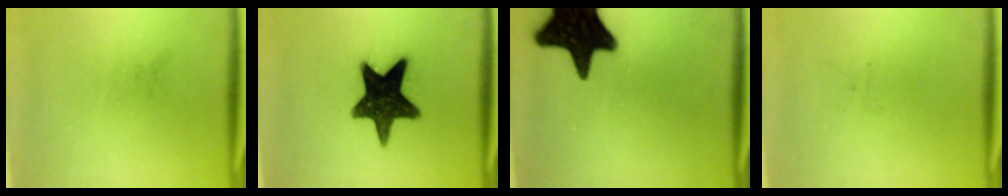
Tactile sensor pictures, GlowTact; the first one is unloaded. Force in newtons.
{"total": 15.4}
{"total": 18.6}
{"total": 0.0}